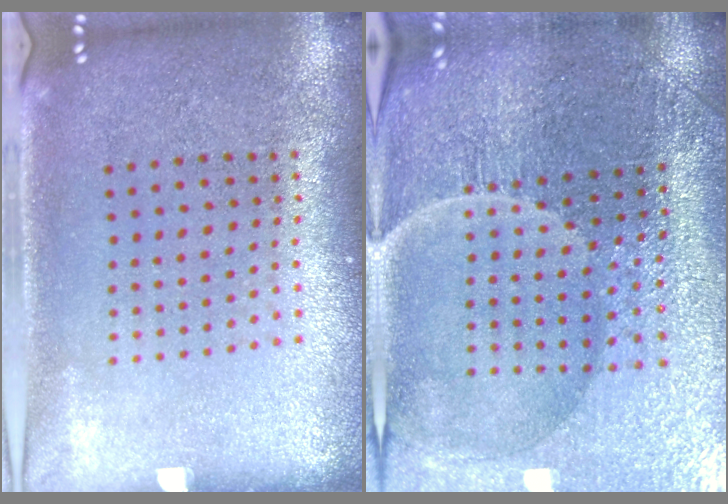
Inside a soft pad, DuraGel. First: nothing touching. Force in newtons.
{"total": 4.2, "press": 4.1, "slide": 0.7}